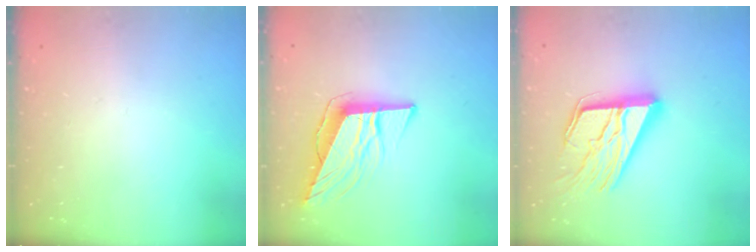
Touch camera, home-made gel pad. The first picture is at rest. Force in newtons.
{"total": 11.4, "press": 10.8, "slide": 3.6}
{"total": 20.2, "press": 20.0, "slide": 2.6}